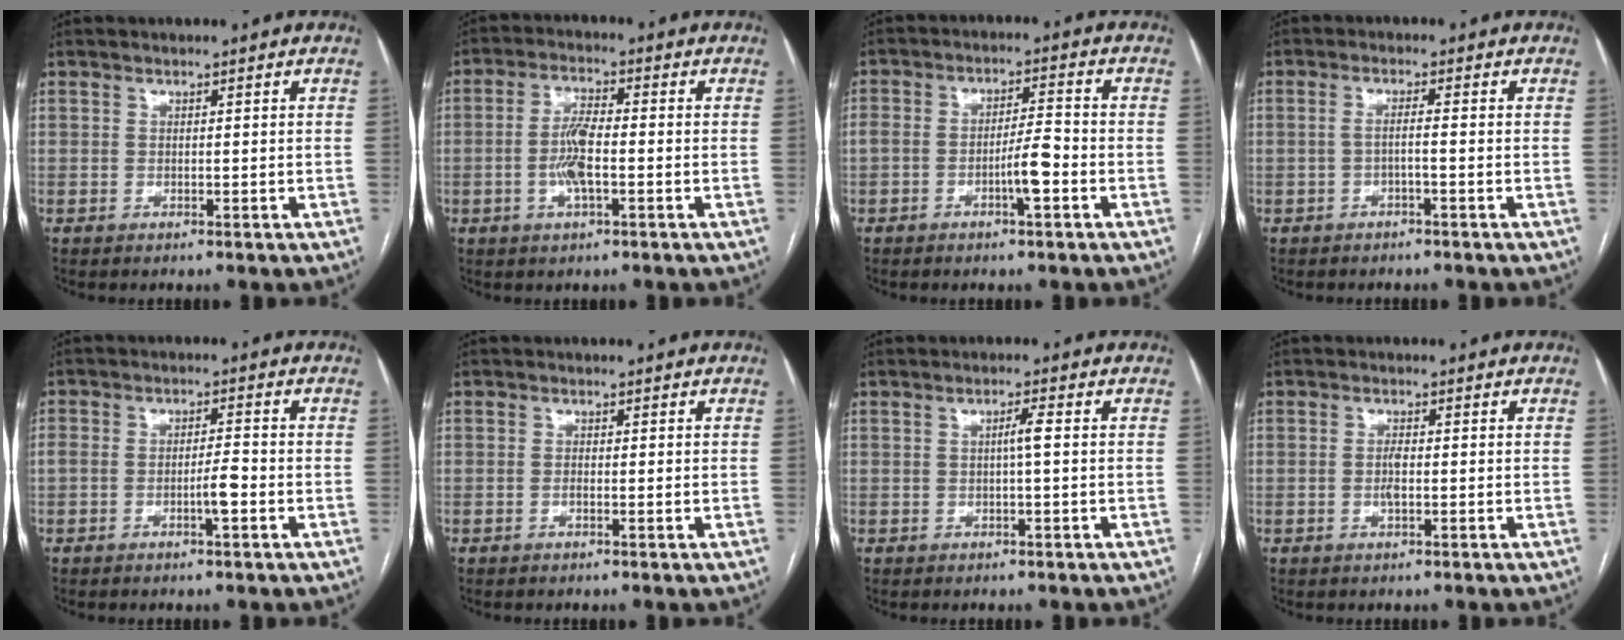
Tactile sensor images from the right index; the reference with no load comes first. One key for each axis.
{"total": 5.9, "fx": -1.3, "fy": 1.4, "fz": 5.5, "tx": -0.115, "ty": 0.004, "tz": -0.025}
{"total": 5.7, "fx": -2.3, "fy": 1.1, "fz": 5.1, "tx": -0.100, "ty": 0.014, "tz": -0.037}
{"total": 2.0, "fx": -0.7, "fy": -0.1, "fz": 1.9, "tx": -0.036, "ty": 0.008, "tz": -0.012}
{"total": 4.0, "fx": -1.6, "fy": 0.9, "fz": 3.6, "tx": -0.070, "ty": 0.011, "tz": -0.026}
{"total": 1.0, "fx": -0.3, "fy": 0.1, "fz": 1.0, "tx": -0.015, "ty": 0.001, "tz": -0.005}
{"total": 1.9, "fx": 0.0, "fy": -0.2, "fz": 1.9, "tx": -0.031, "ty": 0.003, "tz": 0.000}
{"total": 1.8, "fx": -0.4, "fy": 0.5, "fz": 1.7, "tx": -0.035, "ty": 0.000, "tz": -0.007}